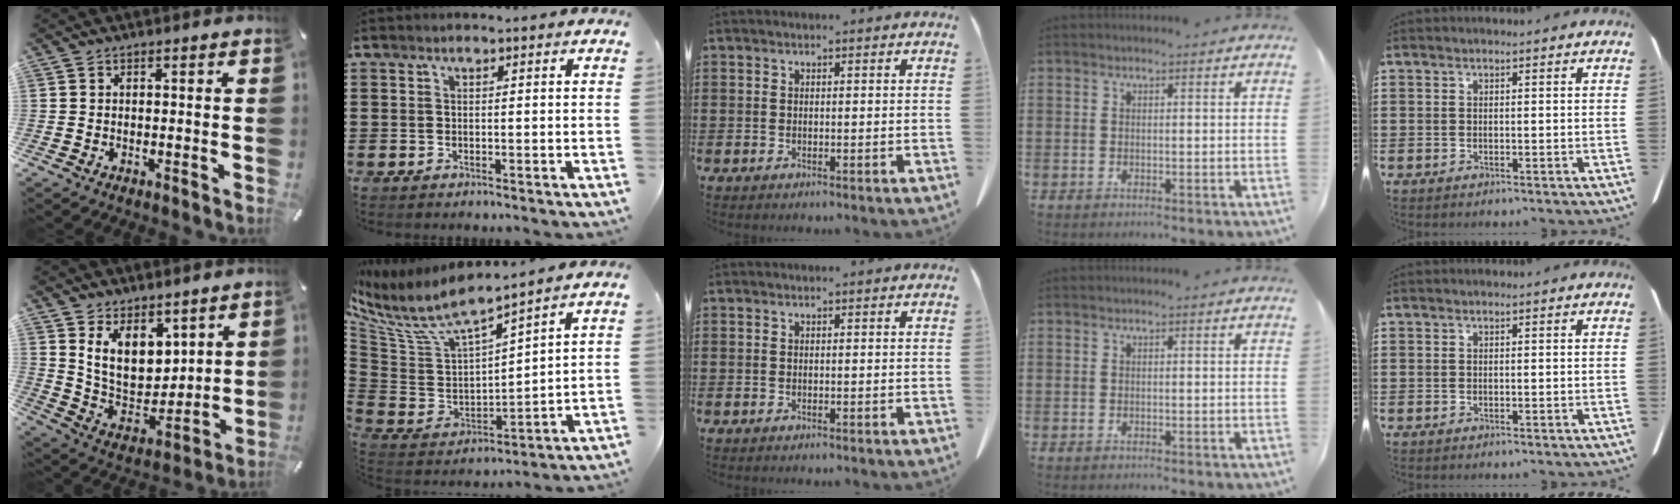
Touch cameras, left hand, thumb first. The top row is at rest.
{"thumb": {"total": 11.0, "force": [6.0, 7.9, 4.7], "torque": [-0.103, -0.052, 0.118]}, "index": {"total": 7.9, "force": [5.9, 2.2, 4.7], "torque": [-0.124, -0.044, 0.099]}}